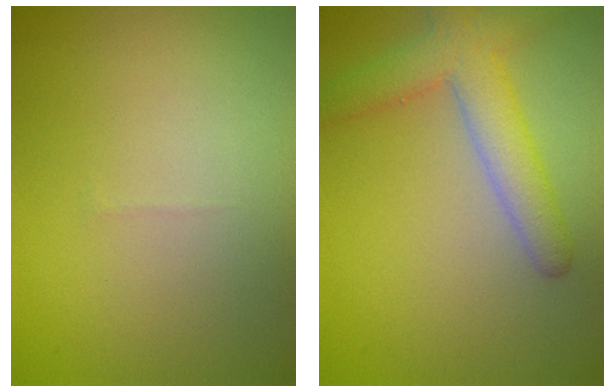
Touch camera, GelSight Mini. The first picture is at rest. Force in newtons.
{"total": 4.7, "press": 4.7, "slide": 0.2}